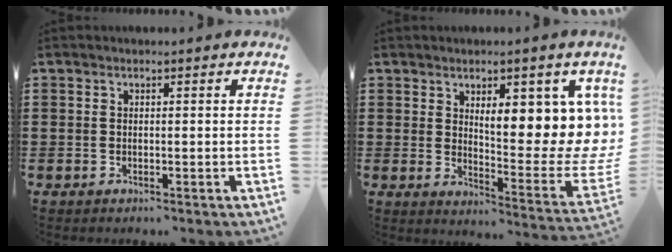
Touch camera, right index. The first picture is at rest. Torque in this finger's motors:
{"motor_torque": [1.81, 0.33, 1.05, 0.21]}